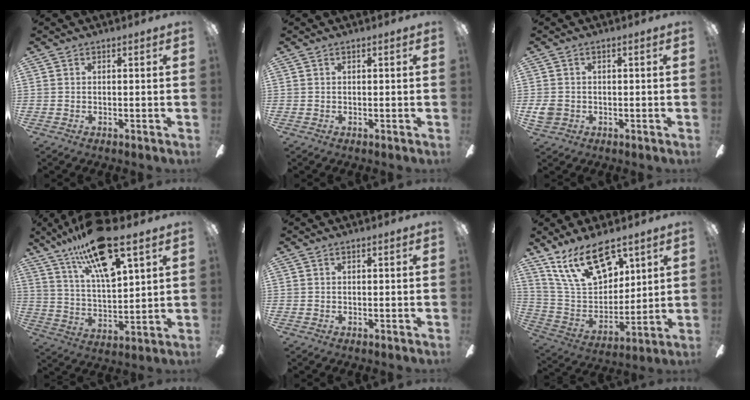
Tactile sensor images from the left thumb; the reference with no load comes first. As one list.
[{"total": 0.0}, {"total": 3.3, "force": [-0.4, 2.8, 1.7], "torque": [-0.035, 0.006, -0.007]}, {"total": 17.9, "force": [12.2, 5.0, 12.1], "torque": [-0.217, -0.056, 0.204]}, {"total": 0.0}, {"total": 18.6, "force": [11.7, 9.6, 10.8], "torque": [-0.204, -0.048, 0.212]}]